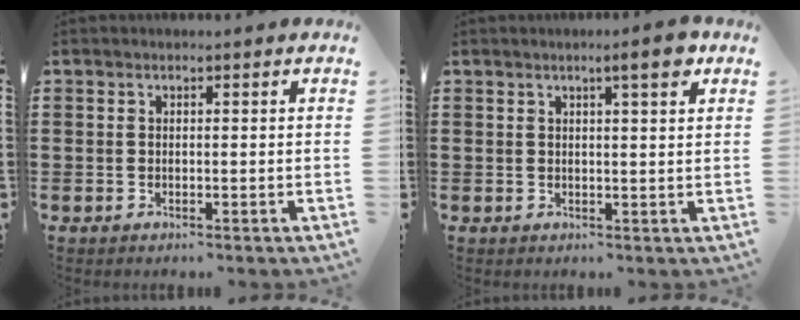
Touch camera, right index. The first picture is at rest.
{"total": 3.8, "force": [2.2, 0.4, 3.1], "torque": [-0.042, -0.006, 0.031]}